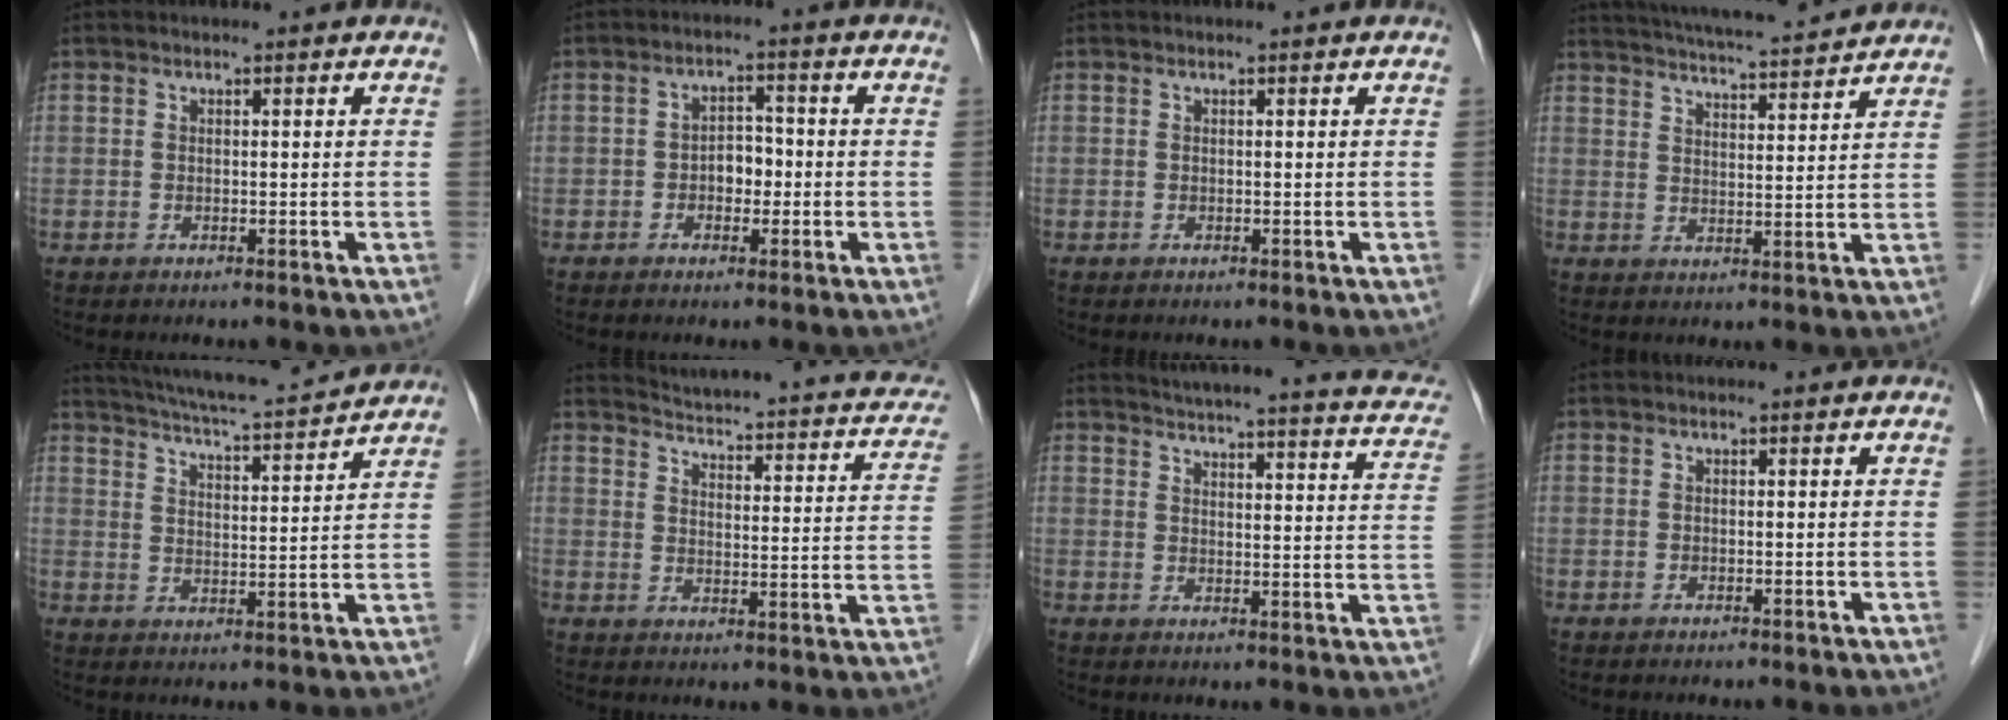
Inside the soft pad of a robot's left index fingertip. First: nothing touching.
{"total": 3.4, "force": [-0.9, 2.2, 2.5], "torque": [-0.037, 0.012, -0.017]}
{"total": 0.0}
{"total": 13.4, "force": [12.4, 0.6, 5.0], "torque": [-0.090, 0.018, 0.178]}
{"total": 13.9, "force": [13.0, 0.4, 5.0], "torque": [-0.093, 0.011, 0.193]}
{"total": 18.5, "force": [15.6, 4.4, 9.0], "torque": [-0.112, -0.010, 0.175]}
{"total": 21.5, "force": [19.0, 3.0, 9.6], "torque": [-0.124, -0.023, 0.212]}
{"total": 0.0}